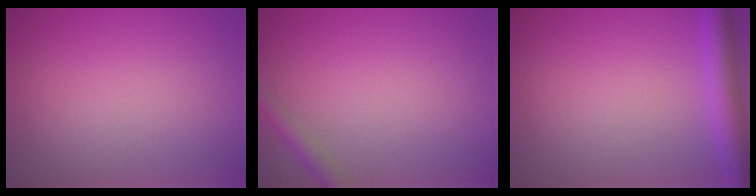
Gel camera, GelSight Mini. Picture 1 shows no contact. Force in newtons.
{"total": 1.6, "press": 1.6, "slide": 0.1}
{"total": 4.0, "press": 4.0, "slide": 0.2}